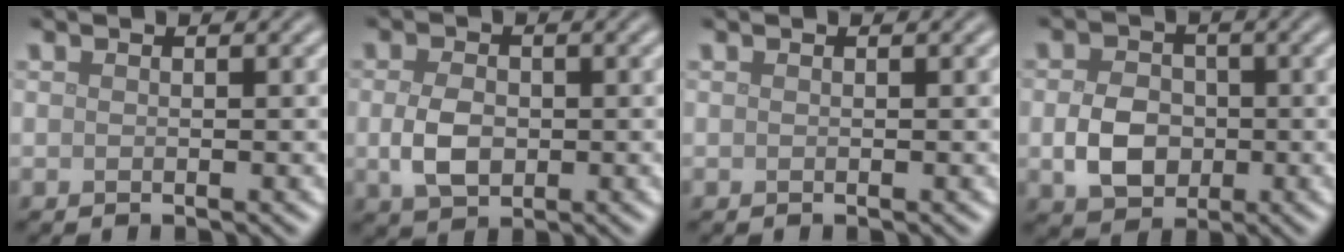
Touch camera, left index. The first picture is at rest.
{"total": 3.5, "force": [-0.3, 2.4, 2.5], "torque": [-0.054, -0.002, -0.006]}
{"total": 0.0}
{"total": 4.4, "force": [-0.7, 3.4, 2.7], "torque": [-0.052, -0.002, -0.014]}